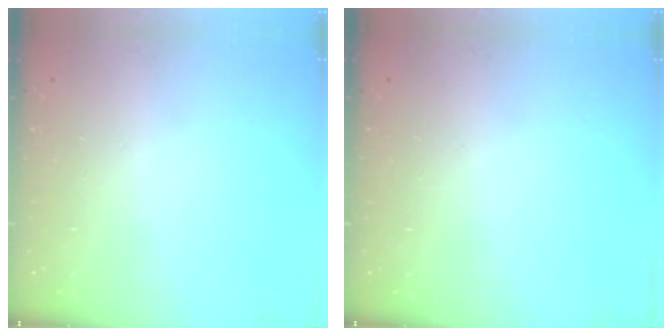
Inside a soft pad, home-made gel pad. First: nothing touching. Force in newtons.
{"total": 0.0}